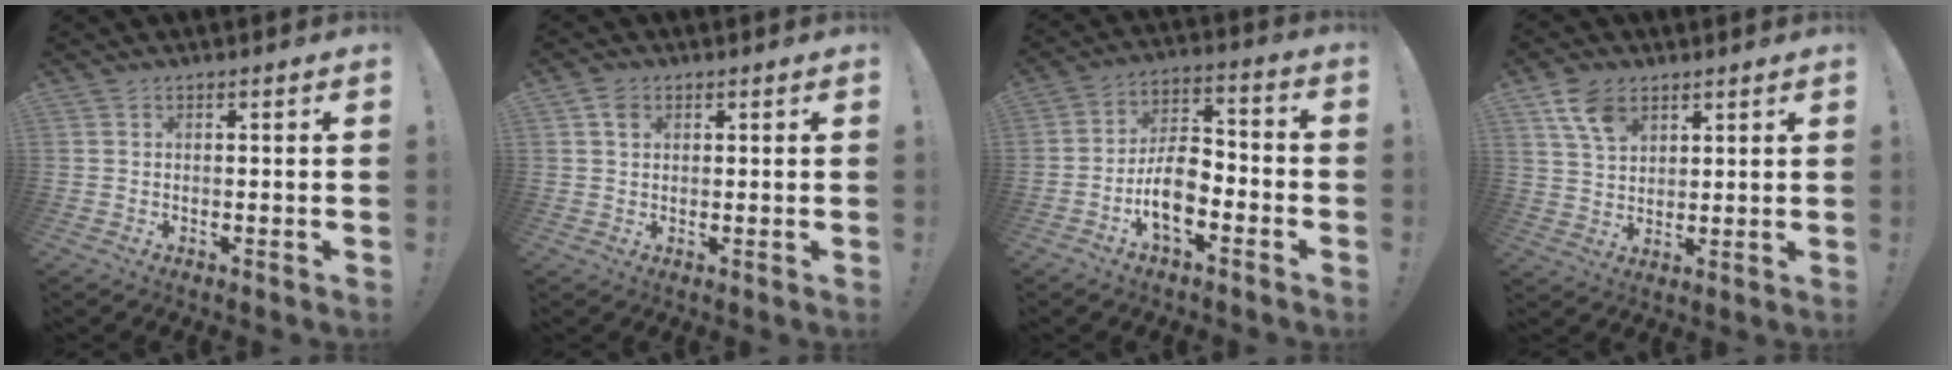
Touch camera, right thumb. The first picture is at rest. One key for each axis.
{"total": 2.7, "fx": 1.2, "fy": 2.0, "fz": 1.3, "tx": -0.019, "ty": 0.001, "tz": 0.021}
{"total": 11.2, "fx": -4.9, "fy": 6.1, "fz": 8.0, "tx": -0.147, "ty": 0.024, "tz": -0.089}
{"total": 8.9, "fx": 5.1, "fy": 5.6, "fz": 4.8, "tx": -0.090, "ty": -0.010, "tz": 0.101}